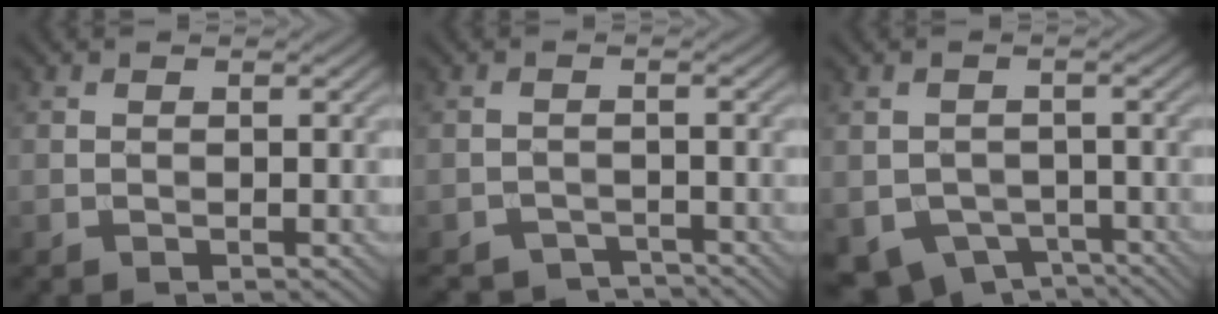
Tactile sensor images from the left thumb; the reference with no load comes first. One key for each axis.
{"total": 3.1, "fx": -2.9, "fy": 0.8, "fz": 0.4, "tx": -0.003, "ty": 0.000, "tz": -0.052}
{"total": 5.8, "fx": -3.4, "fy": 4.1, "fz": 2.3, "tx": -0.047, "ty": -0.024, "tz": -0.050}